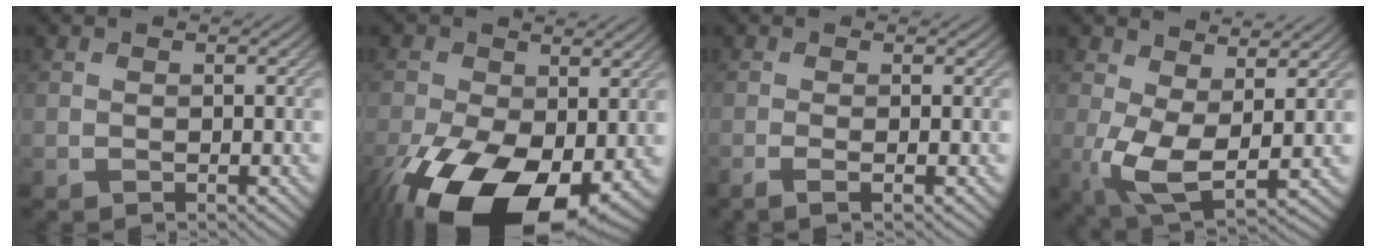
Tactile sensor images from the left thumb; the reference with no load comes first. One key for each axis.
{"total": 18.0, "fx": -7.0, "fy": 10.1, "fz": 13.2, "tx": -0.278, "ty": -0.059, "tz": -0.096}
{"total": 1.9, "fx": -0.7, "fy": 0.3, "fz": 1.7, "tx": -0.031, "ty": -0.001, "tz": -0.020}
{"total": 7.7, "fx": 0.8, "fy": 3.9, "fz": 6.6, "tx": -0.148, "ty": -0.011, "tz": 0.016}